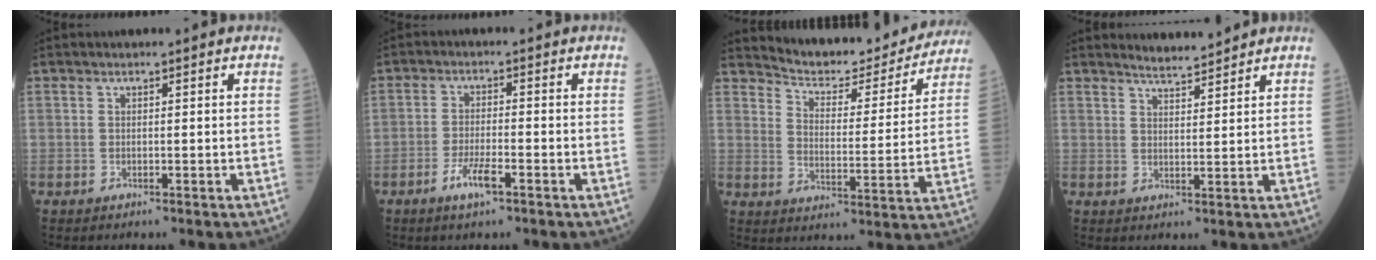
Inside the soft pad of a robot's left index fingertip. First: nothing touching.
{"total": 3.7, "force": [-2.2, 0.5, 2.9], "torque": [-0.065, -0.003, -0.043]}
{"total": 16.1, "force": [15.3, 3.5, 3.5], "torque": [-0.044, -0.017, 0.200]}
{"total": 3.6, "force": [3.6, 0.1, 0.5], "torque": [-0.016, 0.003, 0.062]}